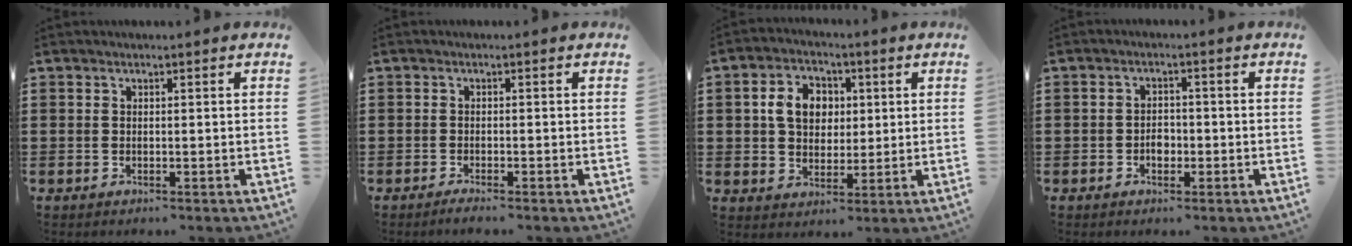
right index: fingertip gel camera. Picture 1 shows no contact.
{"total": 1.2, "force": [-1.1, -0.2, 0.4], "torque": [-0.007, -0.005, -0.020]}
{"total": 6.8, "force": [1.3, 5.5, 3.9], "torque": [-0.088, 0.018, 0.019]}
{"total": 2.1, "force": [-0.8, 1.4, 1.3], "torque": [-0.027, 0.001, -0.015]}